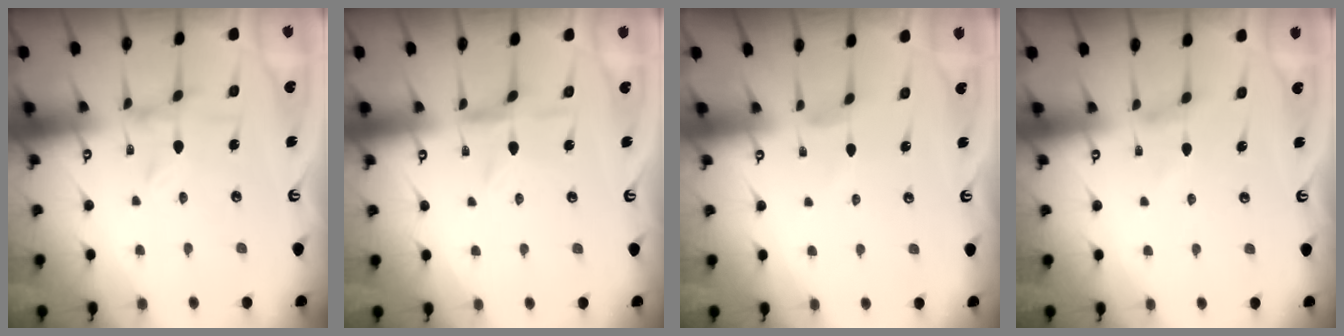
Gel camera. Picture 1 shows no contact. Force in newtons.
{"total": 1.4, "press": 1.4, "slide": 0.3}
{"total": 0.0}
{"total": 2.5, "press": 2.5, "slide": 0.4}